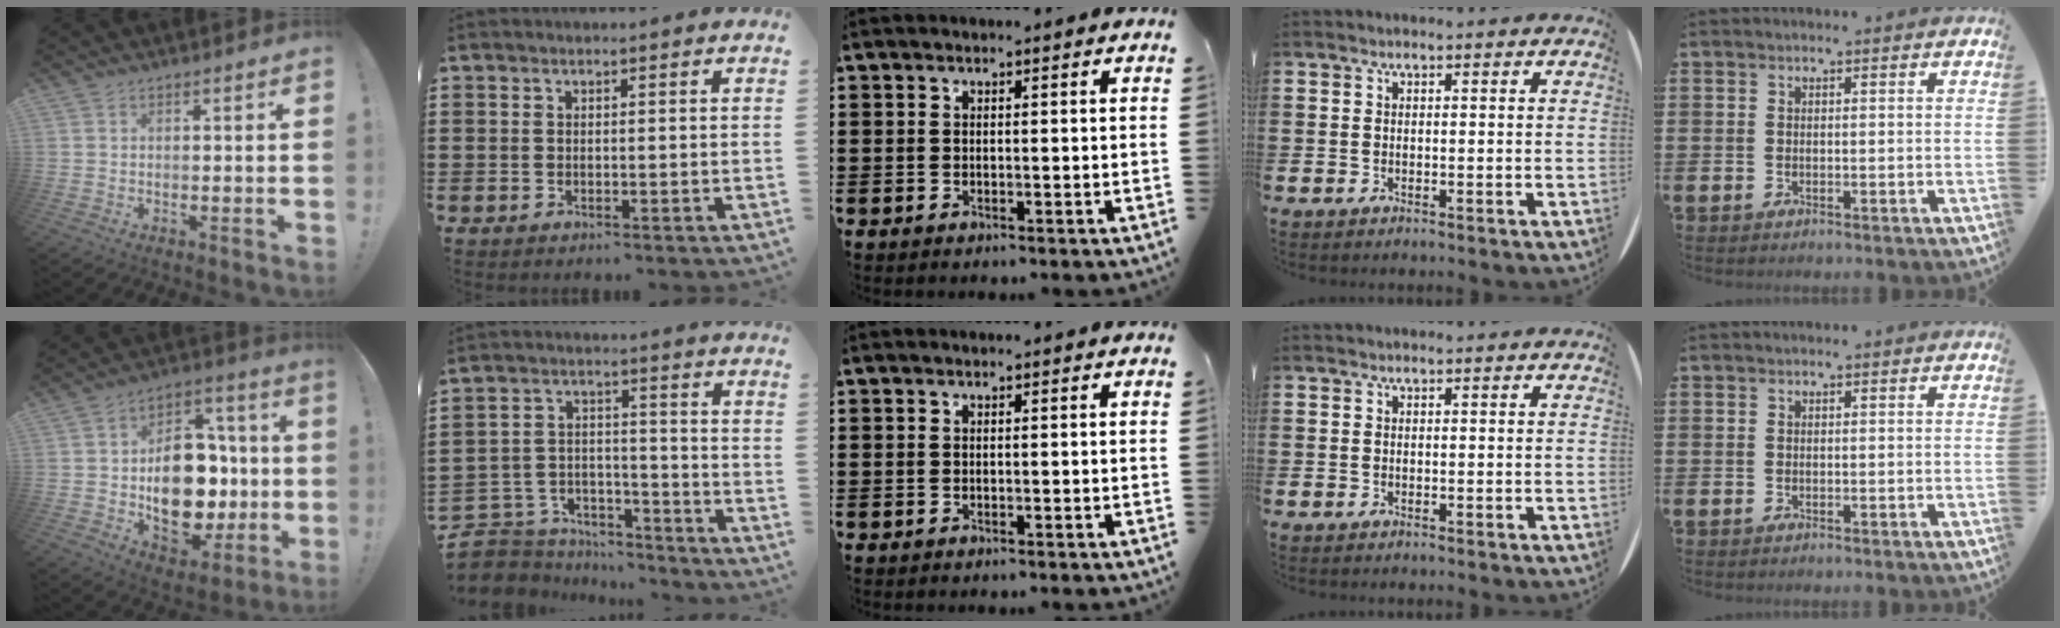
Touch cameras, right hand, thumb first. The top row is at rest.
{"thumb": {"total": 20.2, "force": [-2.2, 13.7, 14.6], "torque": [-0.232, 0.016, -0.020]}, "index": {"total": 6.3, "force": [-5.8, 2.4, 0.4], "torque": [-0.028, 0.011, -0.120]}}